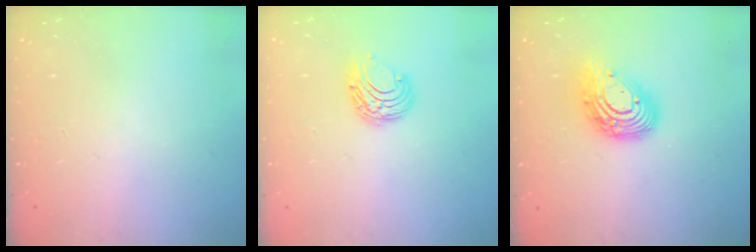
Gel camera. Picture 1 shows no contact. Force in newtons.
{"total": 7.6, "press": 7.6, "slide": 0.6}
{"total": 13.4, "press": 13.3, "slide": 1.4}